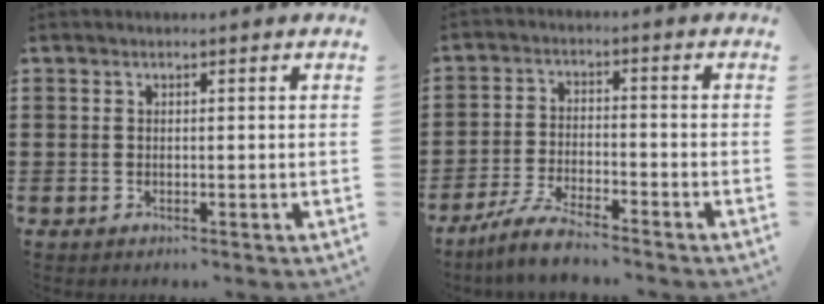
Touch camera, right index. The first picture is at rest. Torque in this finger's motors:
{"motor_torque": [-0.01, 0.59, -0.45, -0.21]}